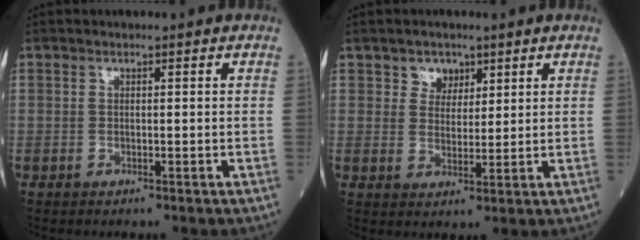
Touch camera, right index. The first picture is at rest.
{"total": 3.5, "force": [2.1, 2.7, 0.9], "torque": [-0.010, 0.003, 0.037]}